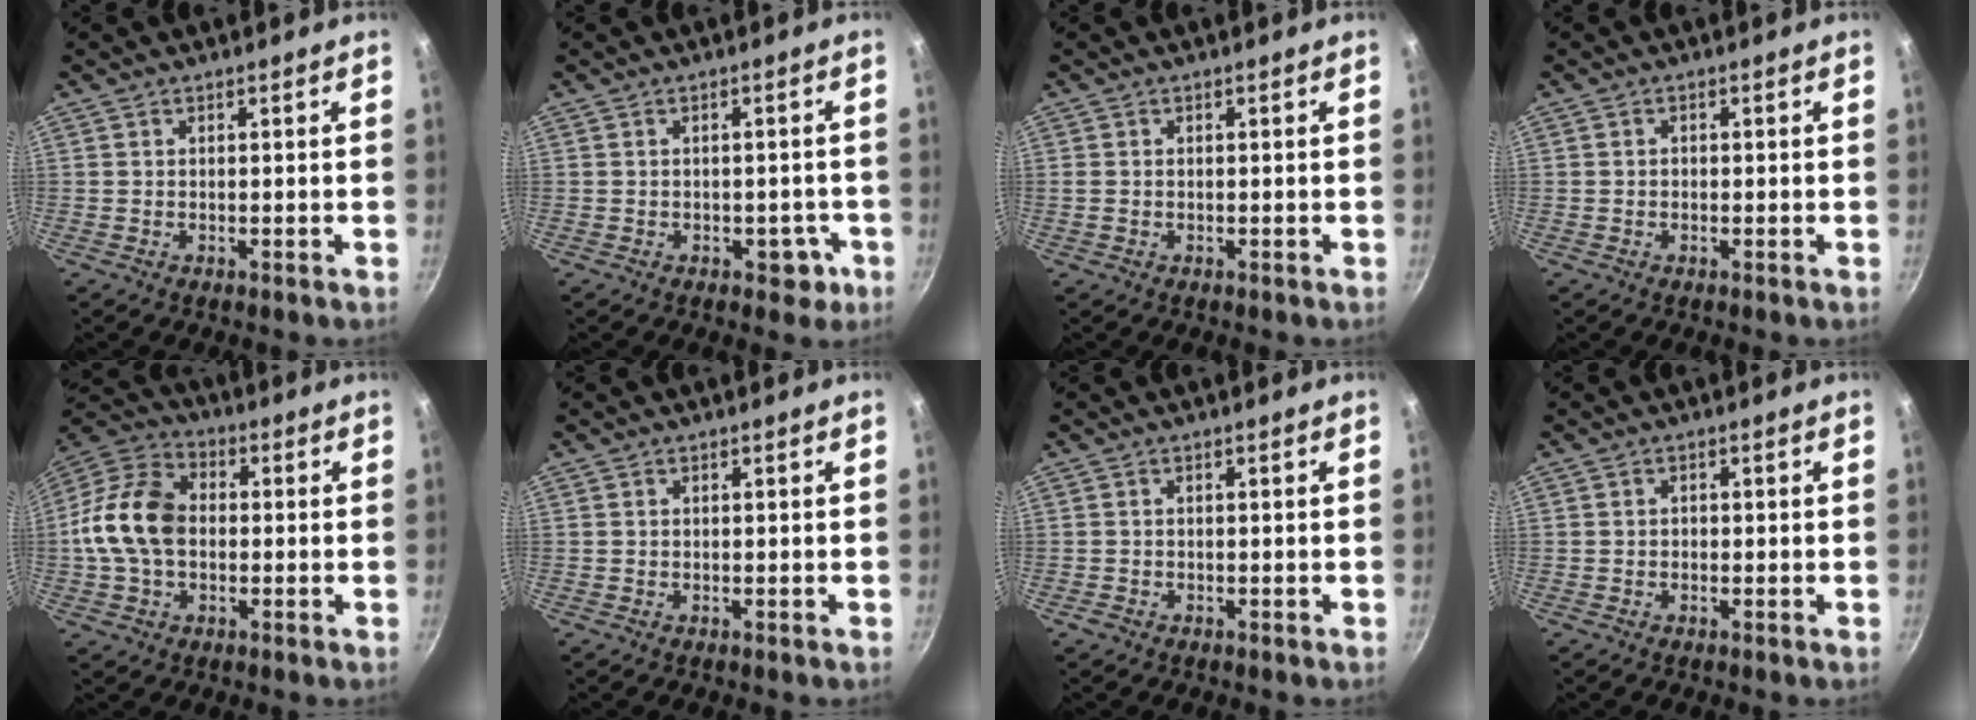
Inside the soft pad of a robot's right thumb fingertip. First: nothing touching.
{"total": 3.6, "force": [-1.5, 2.5, 2.1], "torque": [-0.001, 0.016, -0.006]}
{"total": 1.1, "force": [-0.1, 0.9, 0.6], "torque": [-0.011, 0.002, -0.002]}
{"total": 0.7, "force": [-0.2, 0.6, 0.2], "torque": [-0.004, 0.002, -0.005]}
{"total": 14.6, "force": [-0.5, 10.3, 10.3], "torque": [-0.176, 0.030, -0.027]}
{"total": 0.0}
{"total": 0.9, "force": [-0.6, 0.6, 0.2], "torque": [-0.007, 0.002, -0.009]}
{"total": 0.8, "force": [-0.3, 0.7, 0.3], "torque": [-0.004, 0.002, -0.007]}